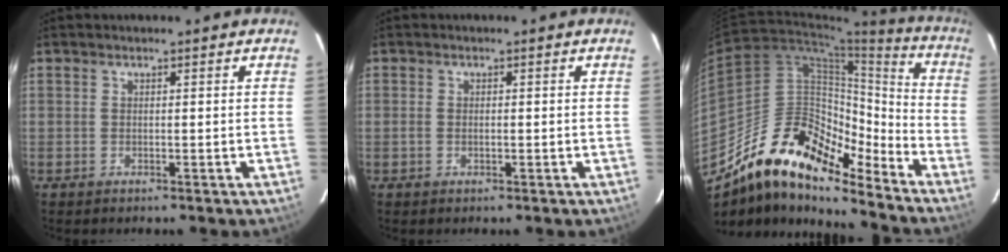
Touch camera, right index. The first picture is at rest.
{"total": 0.9, "force": [-0.2, 0.3, 0.8], "torque": [-0.018, 0.001, -0.005]}
{"total": 20.1, "force": [-15.7, 6.4, 10.7], "torque": [-0.178, 0.004, -0.293]}